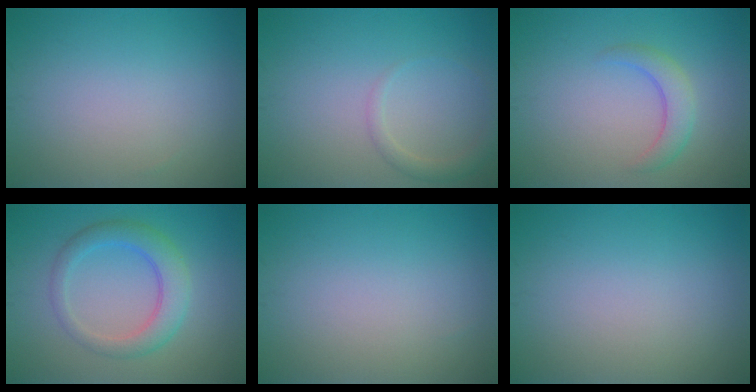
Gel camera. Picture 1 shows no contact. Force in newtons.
{"total": 1.5, "press": 1.5, "slide": 0.1}
{"total": 2.4, "press": 2.4, "slide": 0.1}
{"total": 4.1, "press": 4.1, "slide": 0.2}
{"total": 0.0}
{"total": 0.0}